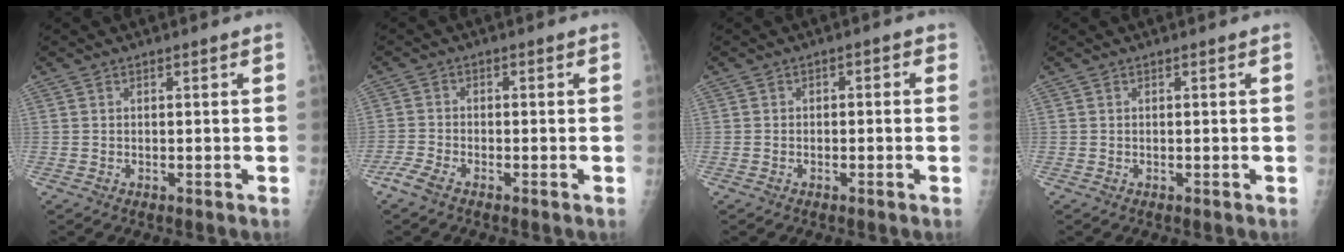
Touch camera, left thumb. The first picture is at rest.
{"total": 3.2, "force": [-2.6, 0.9, 1.7], "torque": [-0.051, 0.006, -0.055]}
{"total": 1.0, "force": [-0.2, 0.8, 0.5], "torque": [0.002, 0.006, -0.010]}
{"total": 0.0}